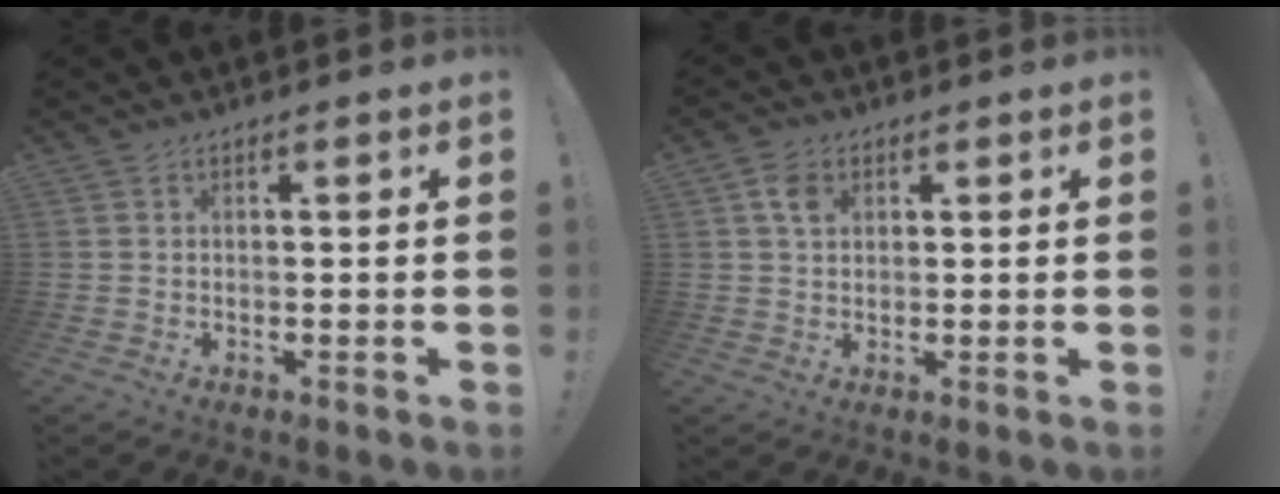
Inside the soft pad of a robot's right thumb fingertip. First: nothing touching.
{"total": 4.8, "force": [1.9, 3.4, 2.9], "torque": [-0.049, 0.004, 0.035]}